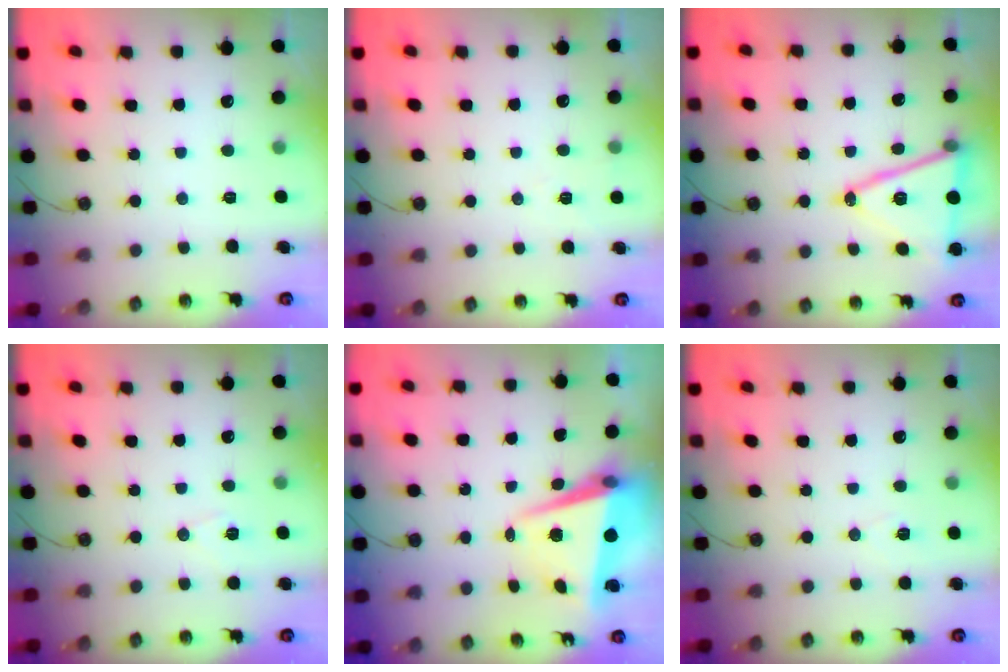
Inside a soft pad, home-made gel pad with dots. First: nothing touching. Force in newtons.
{"total": 5.2, "press": 3.1, "slide": 4.2}
{"total": 16.7, "press": 16.3, "slide": 3.6}
{"total": 7.3, "press": 6.5, "slide": 3.4}
{"total": 8.3, "press": 8.2, "slide": 1.1}
{"total": 5.9, "press": 4.0, "slide": 4.4}